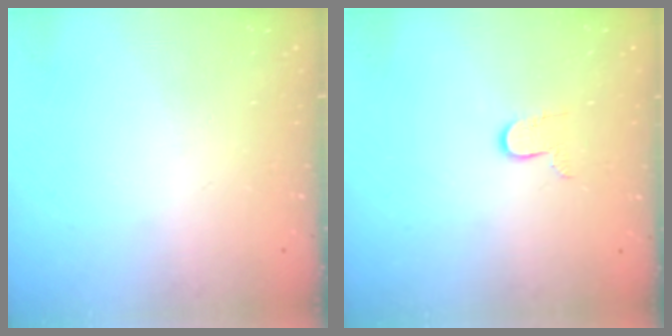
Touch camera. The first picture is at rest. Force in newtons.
{"total": 6.3, "press": 6.3, "slide": 0.5}